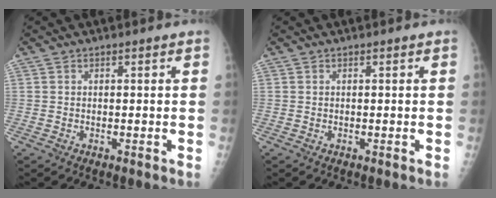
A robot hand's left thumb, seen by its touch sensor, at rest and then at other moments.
{"total": 0.0}